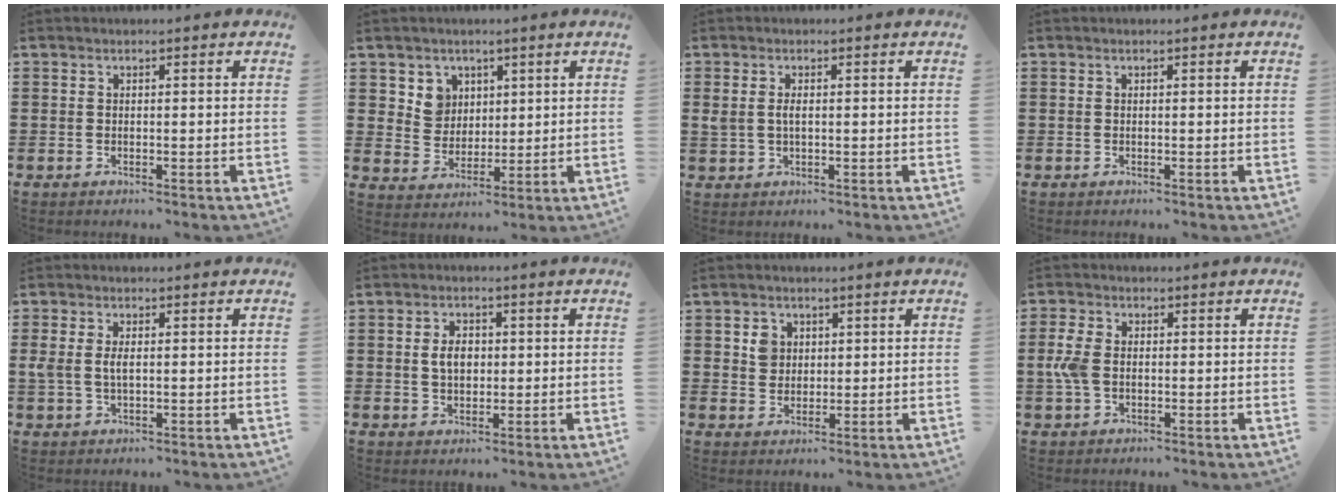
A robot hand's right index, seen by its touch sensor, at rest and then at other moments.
{"total": 5.2, "force": [2.6, 4.5, 0.7], "torque": [-0.031, 0.009, 0.048]}
{"total": 1.8, "force": [0.3, 0.9, 1.5], "torque": [-0.038, 0.002, 0.002]}
{"total": 0.0}
{"total": 3.0, "force": [0.3, 1.5, 2.6], "torque": [-0.066, 0.001, 0.000]}
{"total": 3.7, "force": [0.3, 2.4, 2.7], "torque": [-0.050, 0.008, 0.002]}
{"total": 3.1, "force": [1.1, 2.8, 1.0], "torque": [-0.022, 0.008, 0.017]}
{"total": 4.3, "force": [-0.1, 2.8, 3.3], "torque": [-0.093, 0.000, -0.011]}